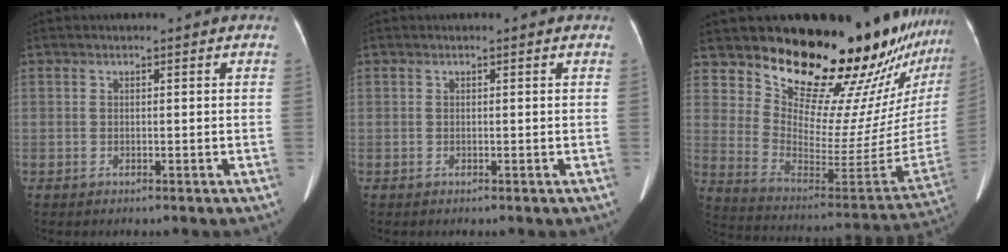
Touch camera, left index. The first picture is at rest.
{"total": 0.0}
{"total": 25.2, "force": [21.4, 5.2, 12.2], "torque": [-0.180, -0.117, 0.298]}